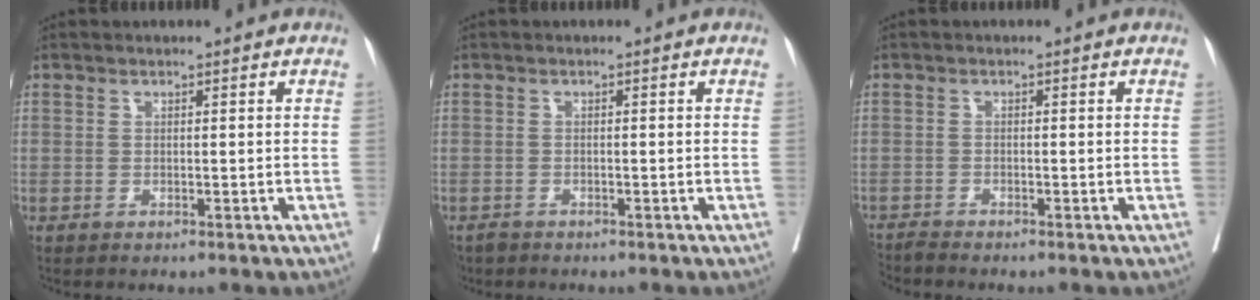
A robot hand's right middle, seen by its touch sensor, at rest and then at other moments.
{"total": 1.3, "force": [-1.1, 0.7, 0.0], "torque": [-0.007, -0.001, -0.019]}
{"total": 1.6, "force": [-1.5, -0.5, -0.3], "torque": [0.004, -0.008, -0.032]}